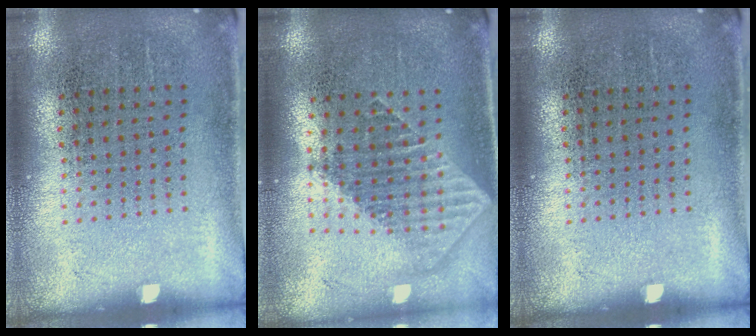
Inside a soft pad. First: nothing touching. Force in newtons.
{"total": 1.8, "press": 1.5, "slide": 1.1}
{"total": 0.0}